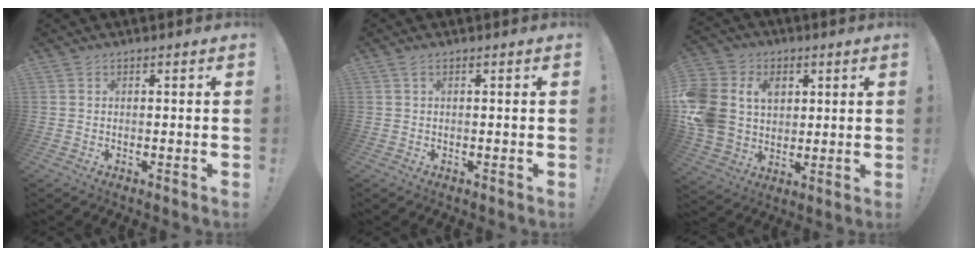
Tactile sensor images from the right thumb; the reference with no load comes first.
{"total": 1.0, "force": [0.3, 0.1, 1.0], "torque": [-0.023, 0.002, 0.006]}
{"total": 16.3, "force": [4.2, 13.0, 8.9], "torque": [-0.179, -0.013, 0.083]}